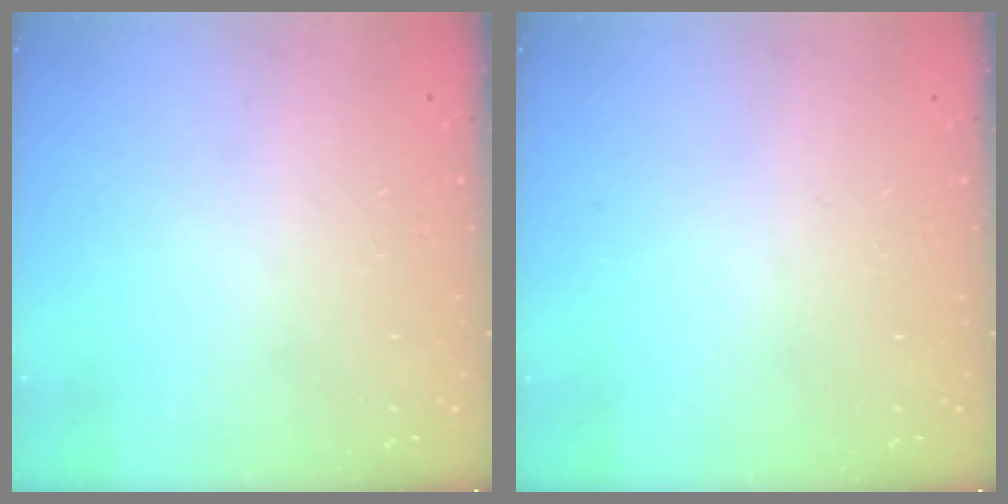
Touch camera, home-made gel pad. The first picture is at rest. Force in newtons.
{"total": 0.0}